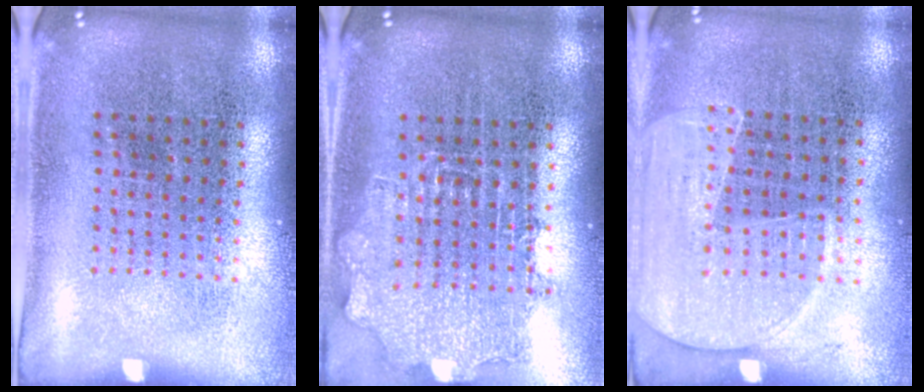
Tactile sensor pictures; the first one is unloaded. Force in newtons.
{"total": 1.3, "press": 1.1, "slide": 0.6}
{"total": 1.6, "press": 1.4, "slide": 0.8}